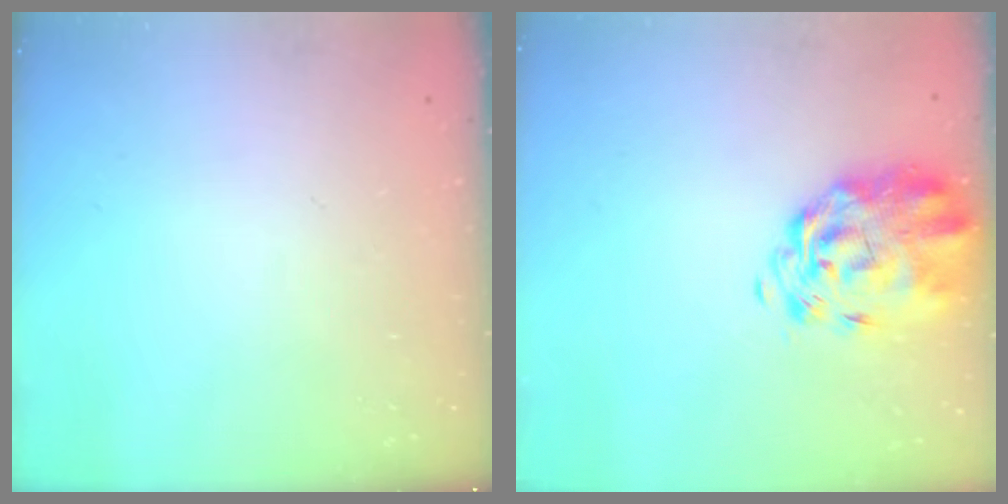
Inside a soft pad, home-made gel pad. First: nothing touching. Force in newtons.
{"total": 3.9, "press": 3.3, "slide": 2.1}